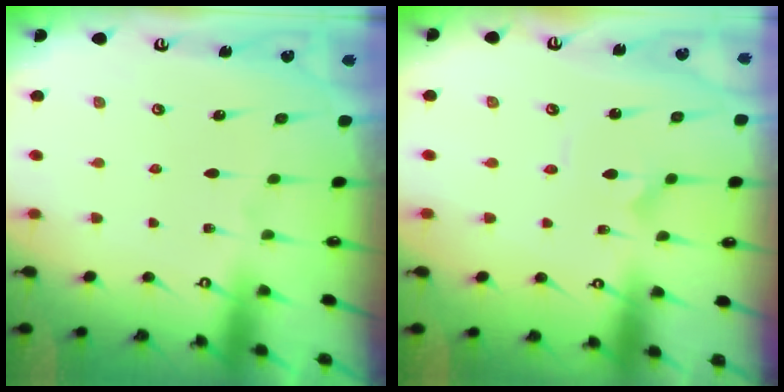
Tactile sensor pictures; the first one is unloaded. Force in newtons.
{"total": 2.7, "press": 2.7, "slide": 0.1}